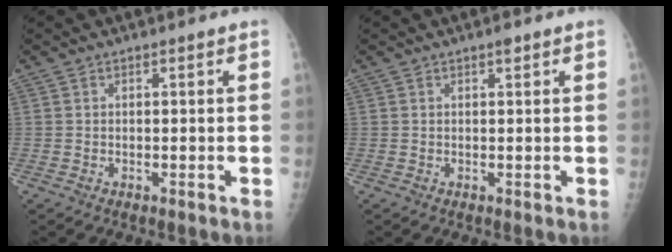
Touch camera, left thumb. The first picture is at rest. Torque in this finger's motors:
{"motor_torque": [0.60, 0.00, 0.44, 0.09, 0.00]}